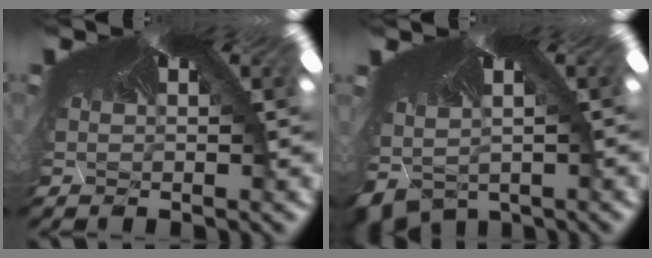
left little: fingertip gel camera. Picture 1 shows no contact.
{"total": 4.9, "force": [-4.9, -0.3, -0.1], "torque": [-0.021, -0.055, -0.054]}